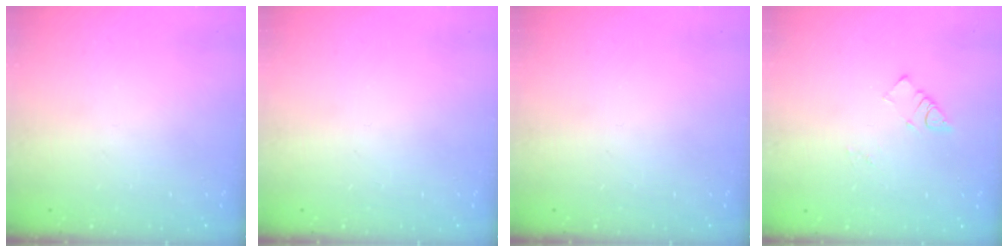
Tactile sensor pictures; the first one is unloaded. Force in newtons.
{"total": 0.0}
{"total": 0.0}
{"total": 3.6, "press": 3.6, "slide": 0.5}